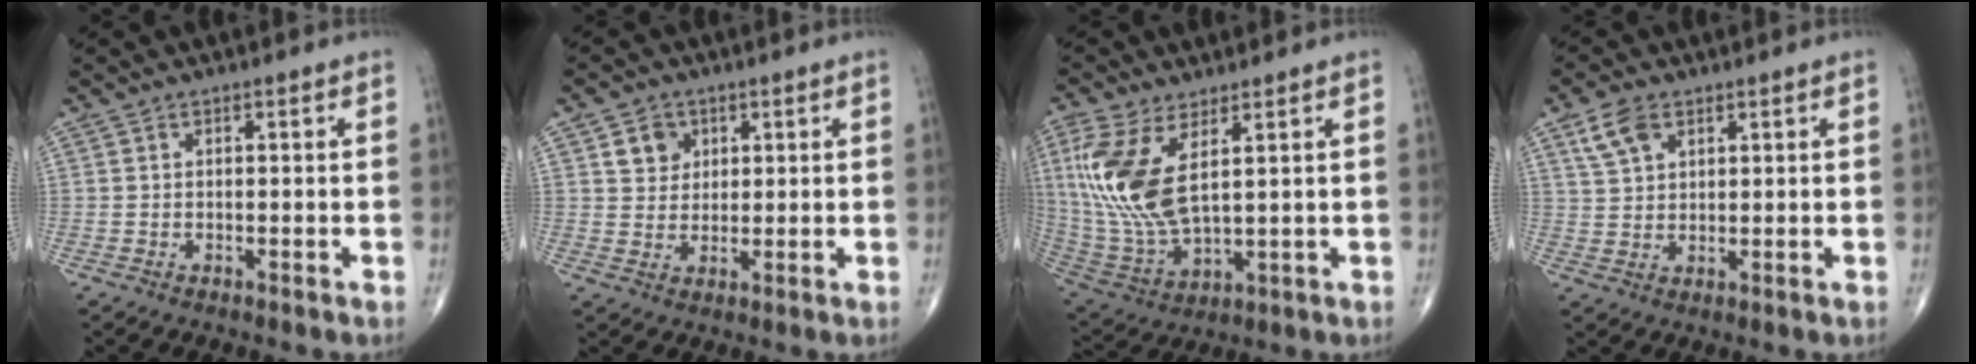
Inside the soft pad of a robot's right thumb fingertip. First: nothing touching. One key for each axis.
{"total": 4.9, "fx": 2.0, "fy": 4.1, "fz": 1.7, "tx": -0.007, "ty": -0.008, "tz": 0.035}
{"total": 15.5, "fx": 4.6, "fy": 7.0, "fz": 13.1, "tx": -0.299, "ty": -0.022, "tz": 0.105}
{"total": 5.8, "fx": 3.1, "fy": 3.5, "fz": 3.4, "tx": -0.057, "ty": -0.006, "tz": 0.063}